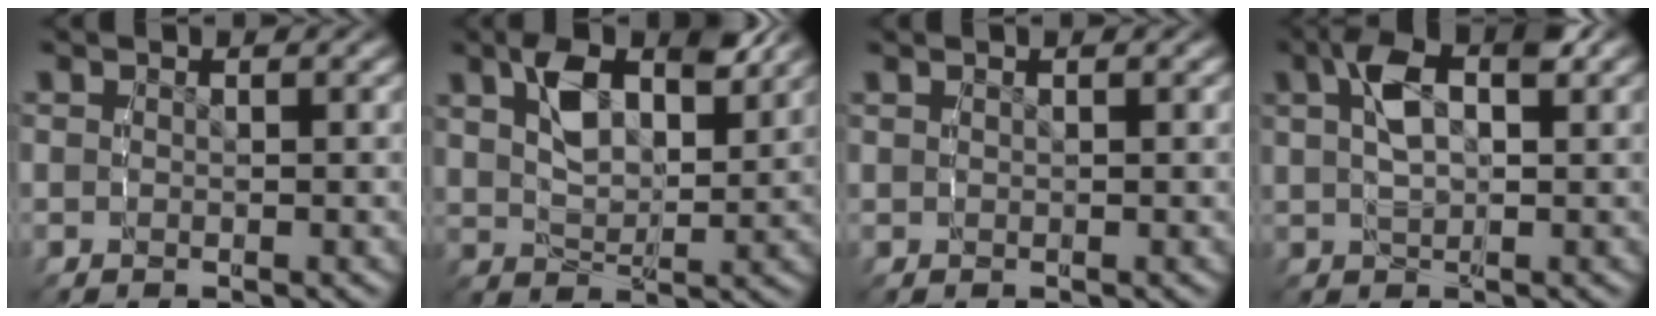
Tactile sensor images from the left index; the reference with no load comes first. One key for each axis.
{"total": 5.3, "fx": 2.4, "fy": 2.2, "fz": 4.1, "tx": -0.077, "ty": -0.004, "tz": 0.045}
{"total": 0.6, "fx": 0.3, "fy": -0.4, "fz": 0.4, "tx": -0.004, "ty": 0.001, "tz": 0.008}
{"total": 6.2, "fx": 1.8, "fy": 3.0, "fz": 5.2, "tx": -0.097, "ty": 0.004, "tz": 0.031}